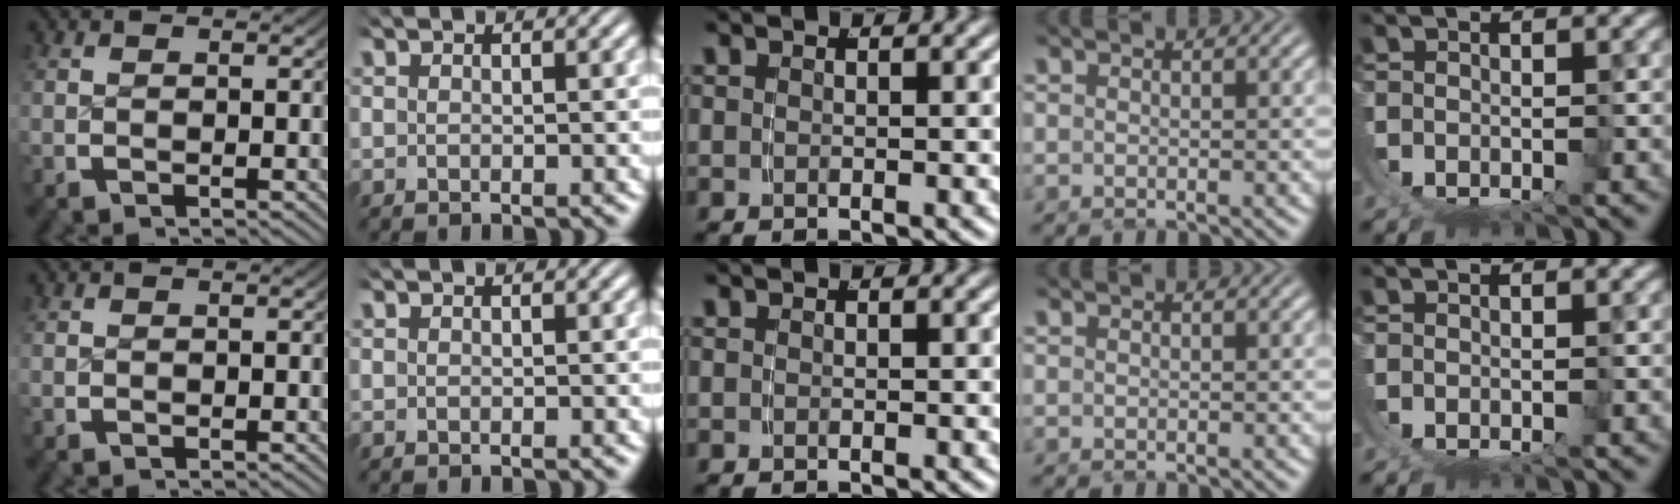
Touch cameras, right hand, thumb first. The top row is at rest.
{}